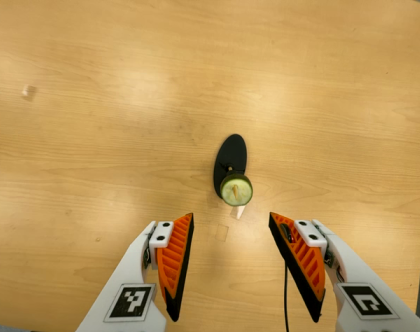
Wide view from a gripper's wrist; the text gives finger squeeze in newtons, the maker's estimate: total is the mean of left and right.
{"total": 0.0}